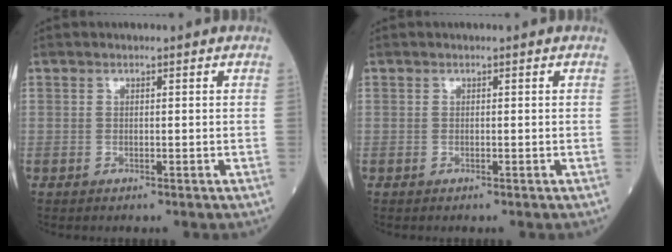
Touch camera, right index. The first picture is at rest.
{"total": 0.0}